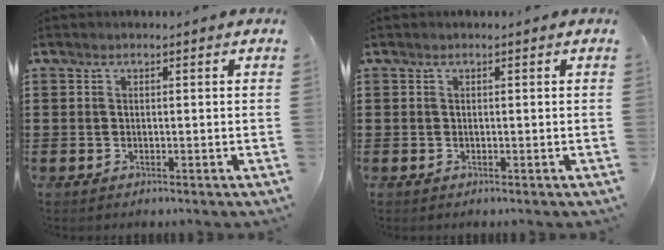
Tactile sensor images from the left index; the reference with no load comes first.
{"total": 0.0}